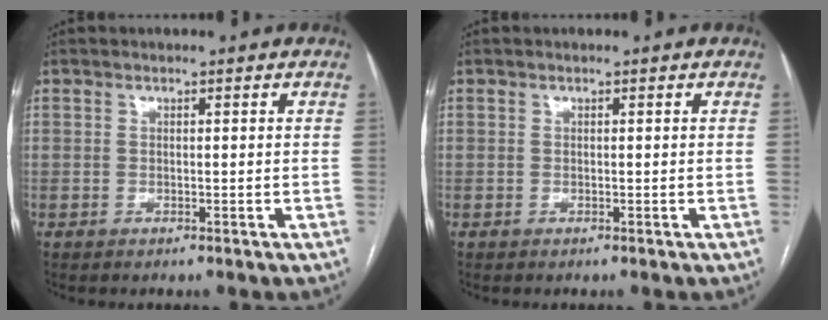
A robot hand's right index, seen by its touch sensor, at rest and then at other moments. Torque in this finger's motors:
{"motor_torque": [0.16, 0.16, 0.01, 0.00]}